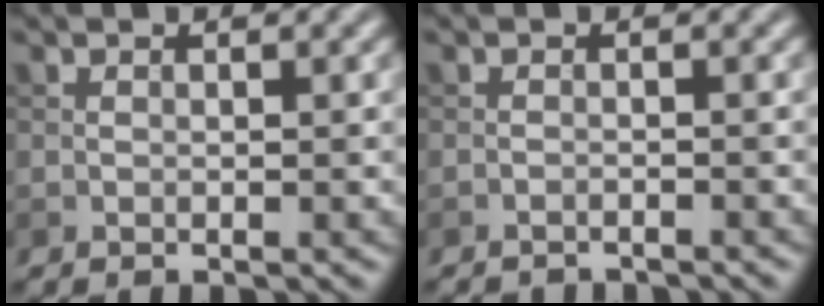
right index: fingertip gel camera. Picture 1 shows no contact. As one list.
[{"total": 2.4, "force": [-2.4, 0.2, 0.4], "torque": [-0.008, -0.008, -0.038]}]